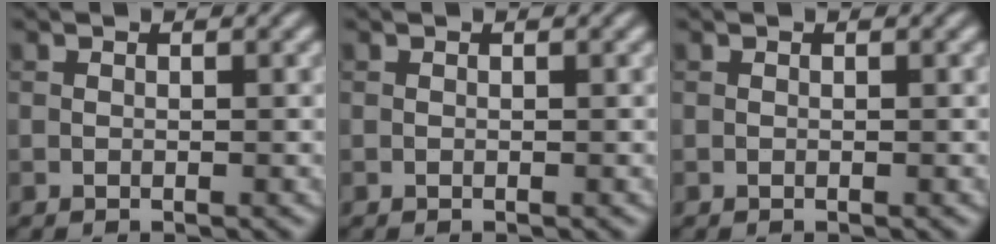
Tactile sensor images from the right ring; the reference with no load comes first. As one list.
[{"total": 0.0}, {"total": 0.0}]